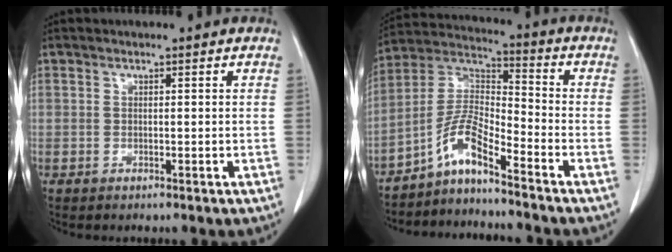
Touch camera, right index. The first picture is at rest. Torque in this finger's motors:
{"motor_torque": [0.63, -0.57, 0.38, 0.11]}